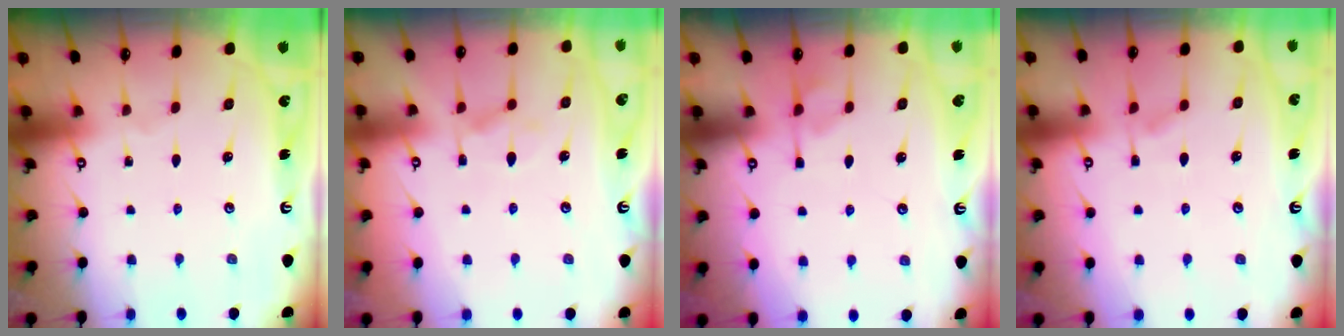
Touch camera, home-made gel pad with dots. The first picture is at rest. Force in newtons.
{"total": 1.4, "press": 0.3, "slide": 1.3}
{"total": 0.9, "press": 0.1, "slide": 0.9}
{"total": 1.4, "press": 0.5, "slide": 1.3}